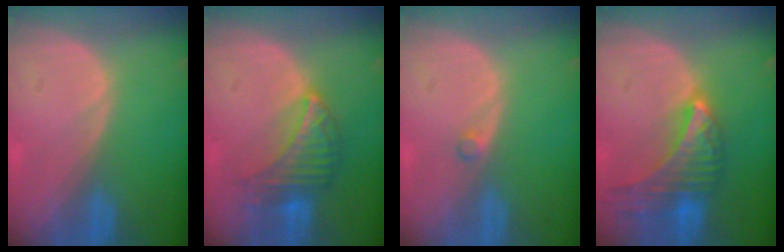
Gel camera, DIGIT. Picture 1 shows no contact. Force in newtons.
{"total": 6.7, "press": 6.5, "slide": 1.3}
{"total": 0.9, "press": 0.9, "slide": 0.2}
{"total": 9.3, "press": 8.3, "slide": 4.2}